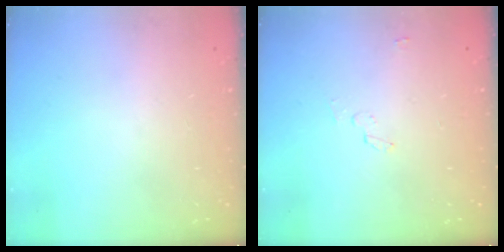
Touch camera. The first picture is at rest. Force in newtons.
{"total": 2.2, "press": 2.2, "slide": 0.2}